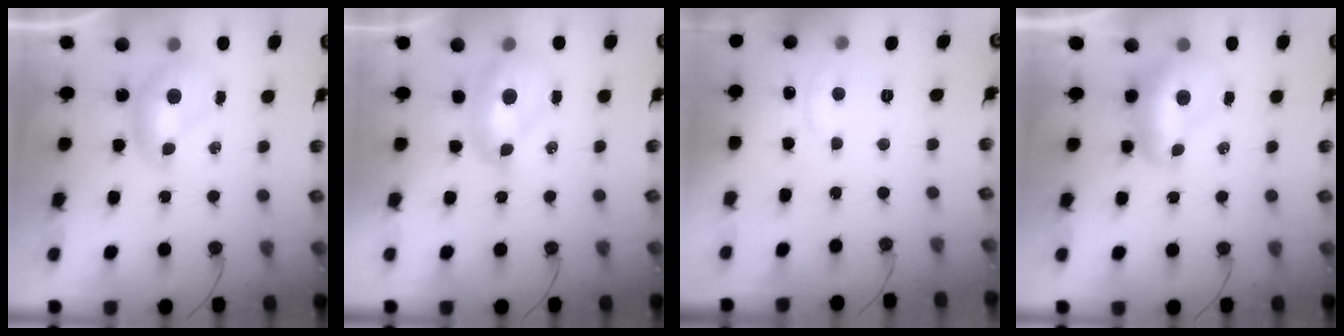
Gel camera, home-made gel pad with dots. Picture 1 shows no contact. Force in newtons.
{"total": 2.7, "press": 2.6, "slide": 0.8}
{"total": 2.0, "press": 1.9, "slide": 0.6}
{"total": 1.6, "press": 1.4, "slide": 0.7}